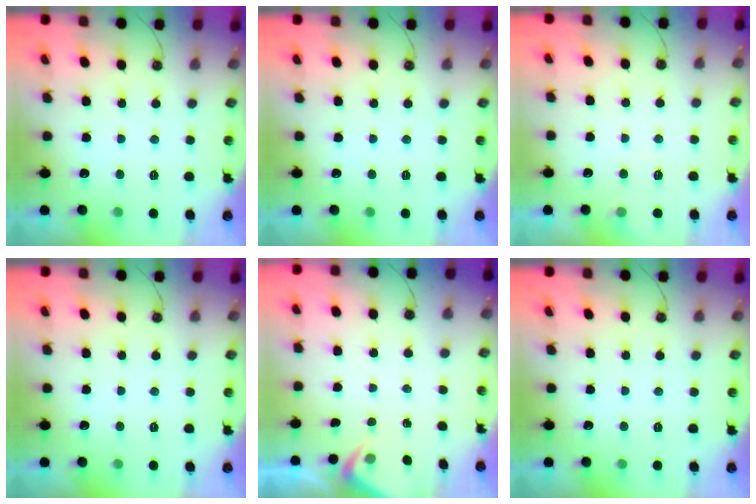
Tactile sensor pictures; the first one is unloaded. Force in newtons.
{"total": 0.0}
{"total": 3.7, "press": 3.7, "slide": 0.6}
{"total": 0.0}
{"total": 3.2, "press": 3.2, "slide": 0.5}
{"total": 0.0}